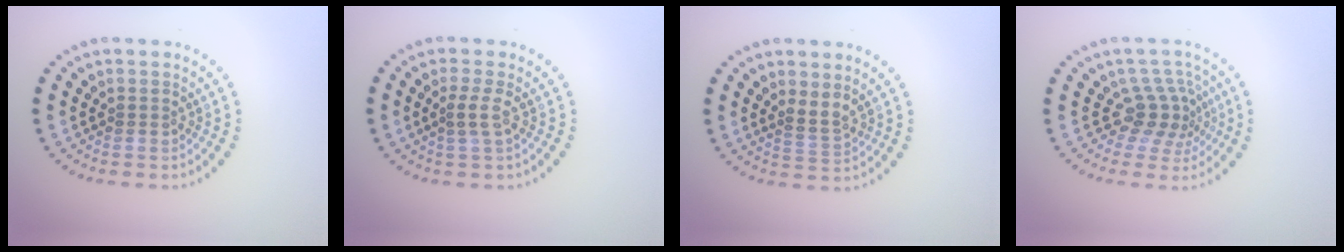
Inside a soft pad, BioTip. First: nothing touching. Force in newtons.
{"total": 1.4, "press": 0.9, "slide": 1.0}
{"total": 1.6, "press": 1.0, "slide": 1.2}
{"total": 3.3, "press": 2.3, "slide": 2.4}